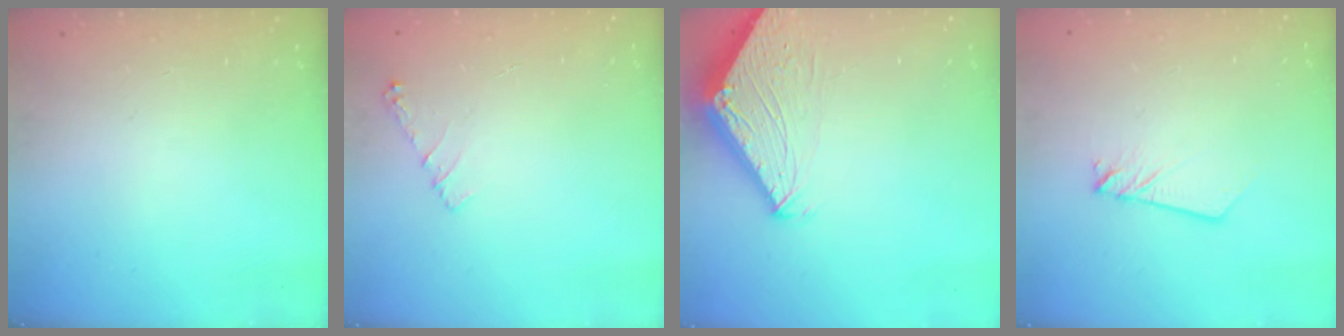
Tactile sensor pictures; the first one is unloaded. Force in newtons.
{"total": 5.0, "press": 4.9, "slide": 0.8}
{"total": 3.5, "press": 3.4, "slide": 0.4}
{"total": 2.2, "press": 2.1, "slide": 0.3}